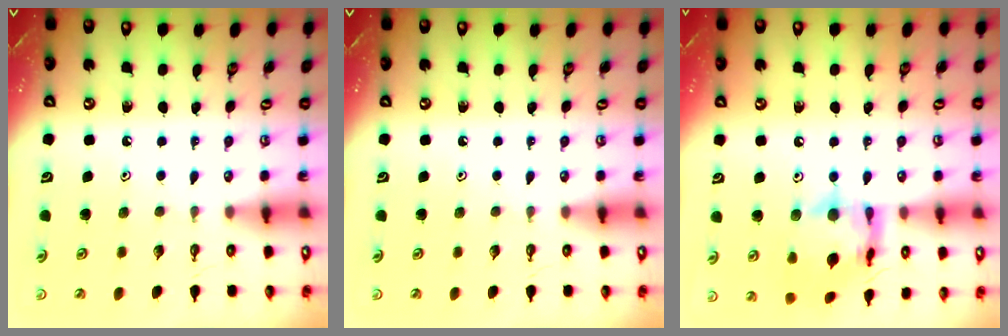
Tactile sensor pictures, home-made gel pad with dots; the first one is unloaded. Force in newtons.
{"total": 0.0}
{"total": 14.8, "press": 14.7, "slide": 1.5}